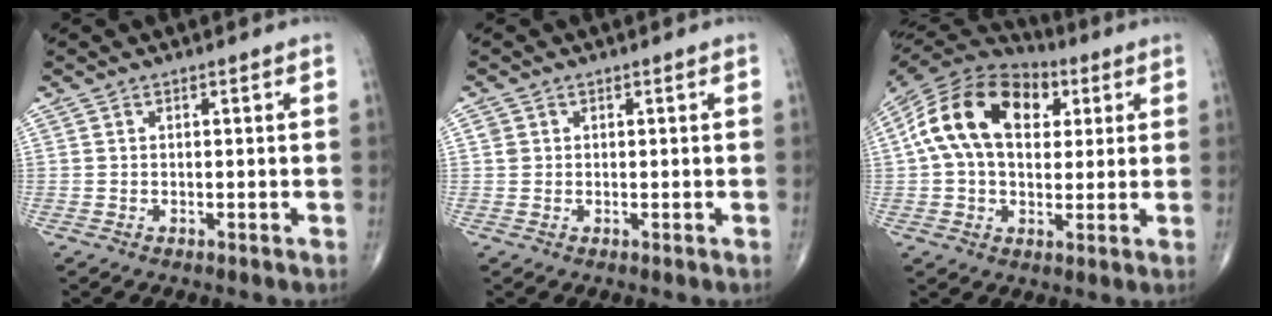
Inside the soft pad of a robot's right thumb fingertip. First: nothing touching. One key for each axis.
{"total": 1.3, "fx": 0.3, "fy": 1.2, "fz": 0.3, "tx": 0.000, "ty": 0.001, "tz": 0.005}
{"total": 20.0, "fx": 5.0, "fy": 12.9, "fz": 14.4, "tx": -0.251, "ty": 0.023, "tz": 0.077}